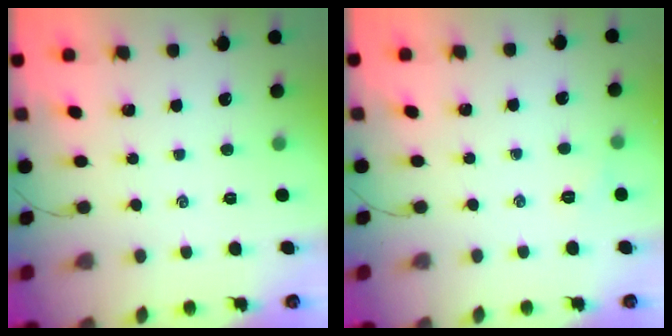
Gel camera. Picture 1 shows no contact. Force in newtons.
{"total": 4.5, "press": 4.3, "slide": 1.2}